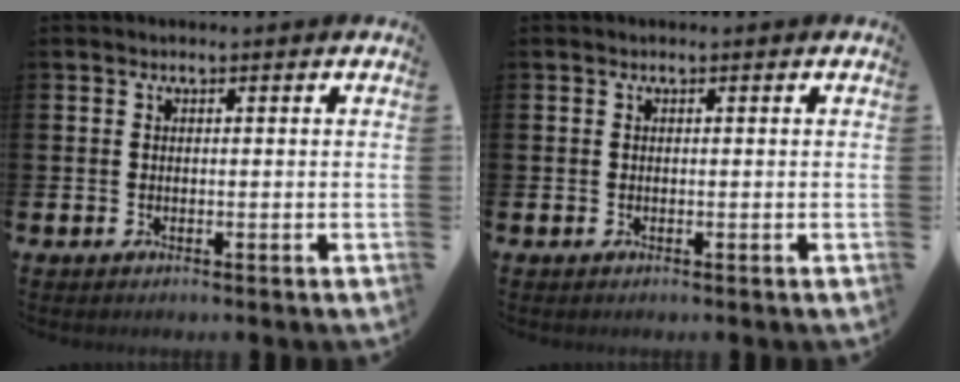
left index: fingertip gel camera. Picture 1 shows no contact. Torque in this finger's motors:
{"motor_torque": [-0.07, 0.10, 0.01, -0.01]}